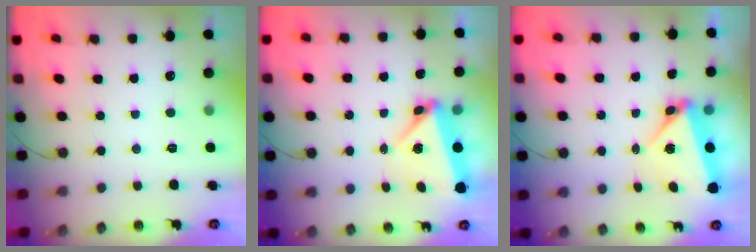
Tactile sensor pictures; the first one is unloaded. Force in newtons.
{"total": 5.9, "press": 5.9, "slide": 0.2}
{"total": 5.3, "press": 5.2, "slide": 1.2}